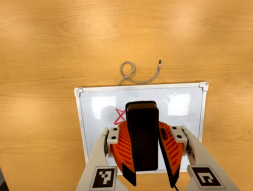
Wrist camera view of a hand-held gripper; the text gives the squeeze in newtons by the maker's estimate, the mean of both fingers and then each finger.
{"total": 12.1, "left": 10.4, "right": 13.7}